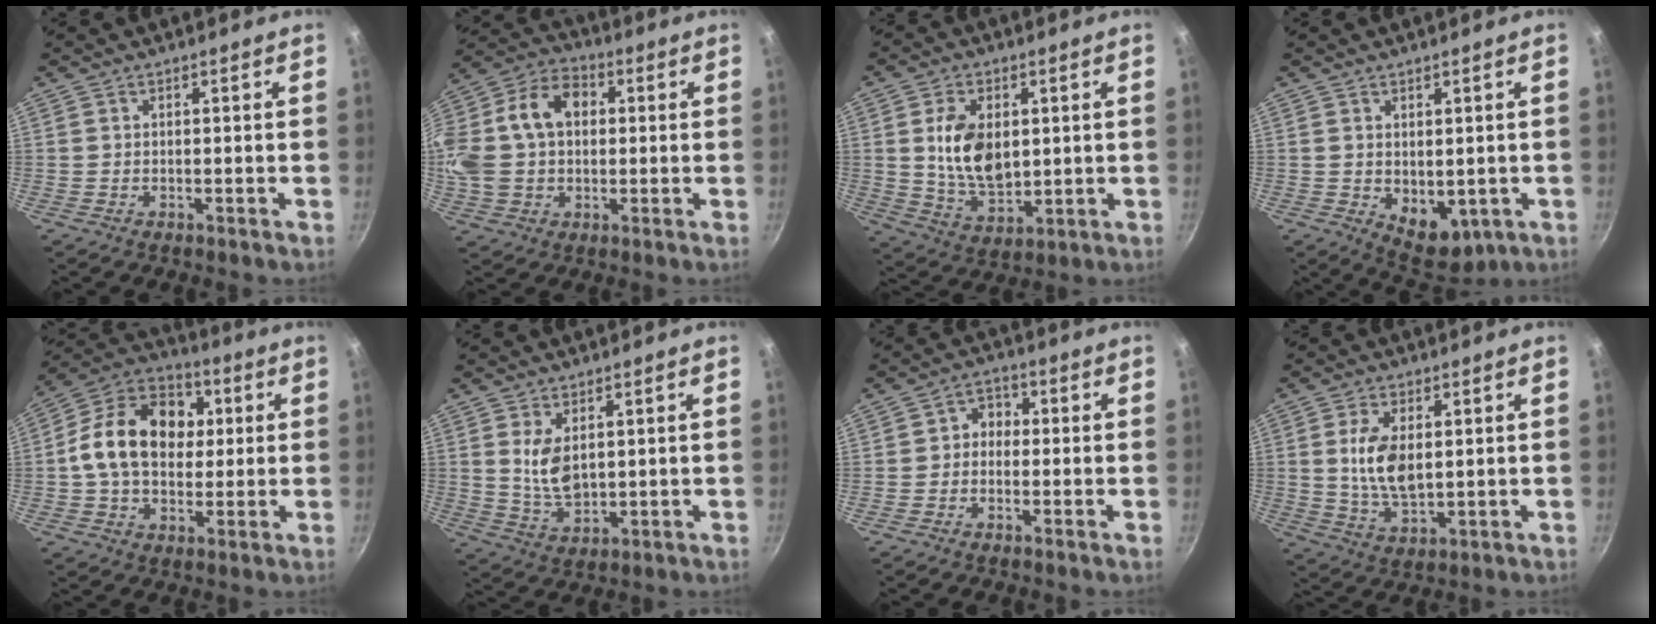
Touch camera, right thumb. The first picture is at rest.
{"total": 20.8, "force": [2.8, 15.1, 14.0], "torque": [-0.282, 0.044, 0.040]}
{"total": 11.8, "force": [1.8, 7.6, 8.9], "torque": [-0.141, -0.020, 0.042]}
{"total": 7.3, "force": [-0.6, 4.8, 5.5], "torque": [-0.053, -0.016, 0.011]}
{"total": 17.9, "force": [1.8, 13.1, 12.0], "torque": [-0.170, 0.024, 0.011]}
{"total": 6.8, "force": [1.8, 3.9, 5.3], "torque": [-0.090, -0.024, 0.044]}
{"total": 4.2, "force": [-0.3, 3.6, 2.2], "torque": [-0.009, 0.016, -0.018]}
{"total": 9.4, "force": [1.5, 5.1, 7.7], "torque": [-0.143, -0.013, 0.034]}